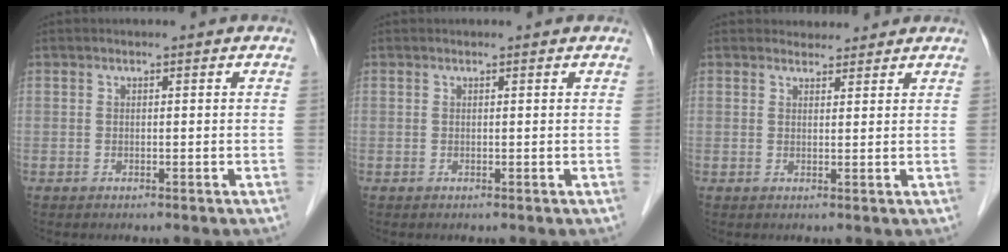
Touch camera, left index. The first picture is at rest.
{"total": 0.5, "force": [0.5, 0.1, 0.0], "torque": [-0.004, 0.002, 0.007]}
{"total": 2.6, "force": [2.4, 0.8, -0.1], "torque": [0.000, 0.005, 0.034]}